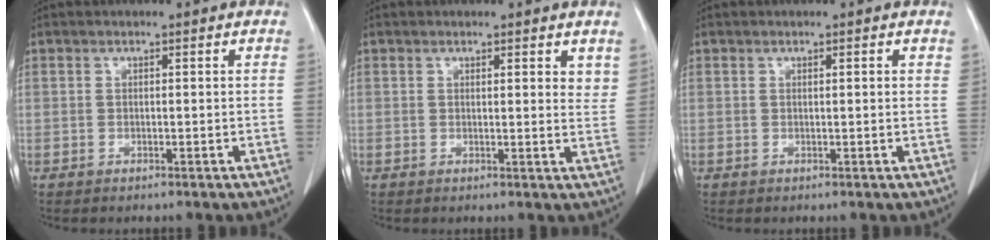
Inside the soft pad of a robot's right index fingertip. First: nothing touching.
{"total": 2.9, "force": [2.2, 0.7, 1.7], "torque": [-0.019, -0.013, 0.020]}
{"total": 0.8, "force": [0.4, 0.1, 0.7], "torque": [-0.013, 0.002, 0.004]}